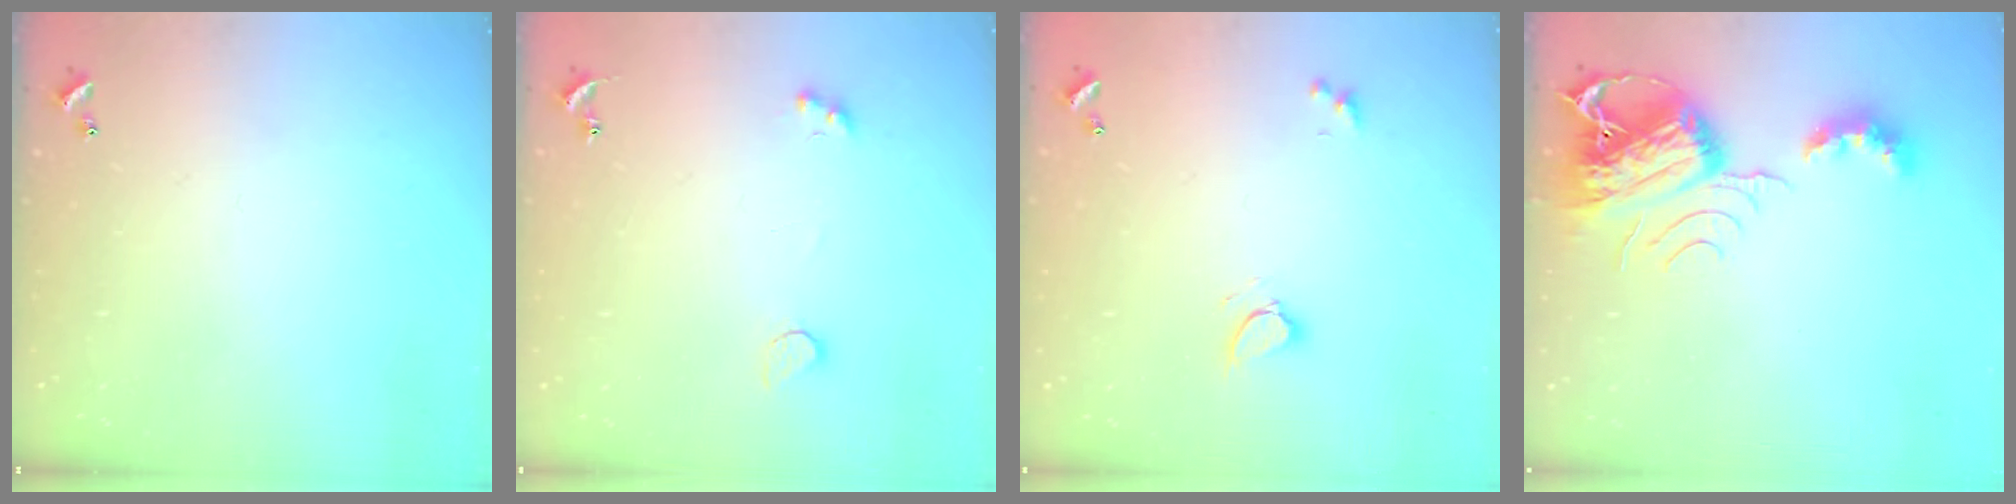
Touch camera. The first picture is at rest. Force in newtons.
{"total": 2.1, "press": 1.8, "slide": 1.0}
{"total": 2.6, "press": 2.5, "slide": 0.5}
{"total": 10.9, "press": 10.8, "slide": 1.3}